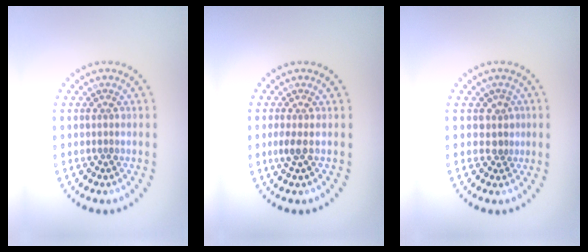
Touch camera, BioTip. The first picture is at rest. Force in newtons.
{"total": 1.1, "press": 1.0, "slide": 0.4}
{"total": 1.6, "press": 1.2, "slide": 1.0}